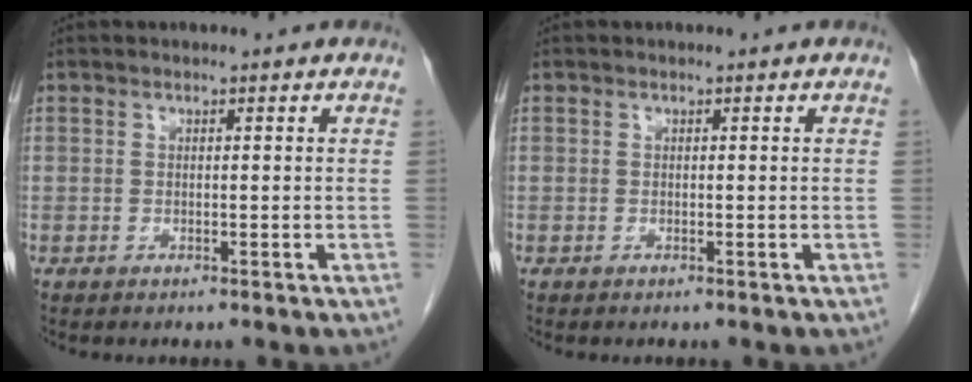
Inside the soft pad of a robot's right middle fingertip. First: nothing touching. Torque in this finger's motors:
{"motor_torque": [-0.01, 0.00, 0.00, 0.00]}